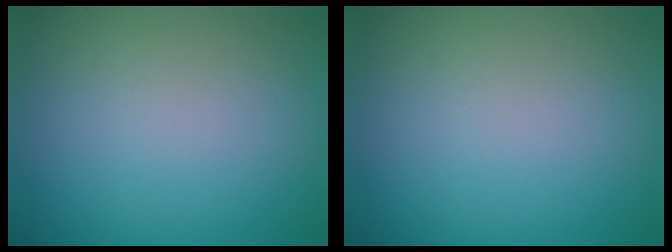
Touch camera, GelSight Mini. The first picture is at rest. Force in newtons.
{"total": 0.0}